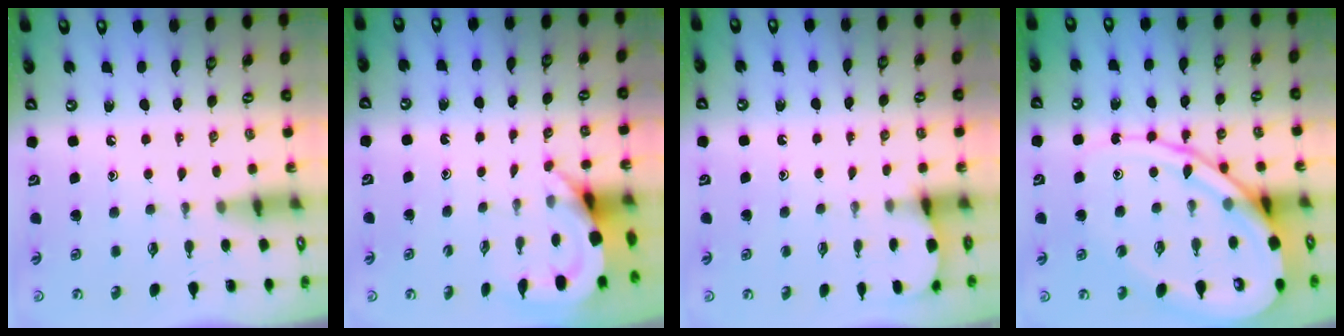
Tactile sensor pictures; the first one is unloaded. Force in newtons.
{"total": 3.6, "press": 3.6, "slide": 0.3}
{"total": 2.1, "press": 2.1, "slide": 0.2}
{"total": 15.1, "press": 15.0, "slide": 1.1}